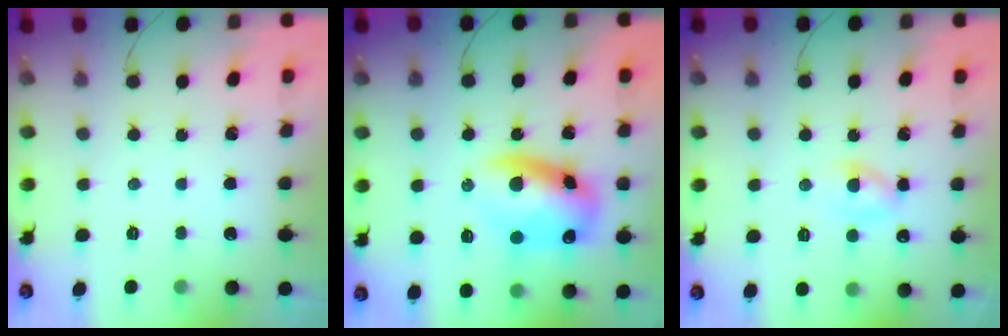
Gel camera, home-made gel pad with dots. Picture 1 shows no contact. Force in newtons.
{"total": 12.9, "press": 12.7, "slide": 2.5}
{"total": 3.2, "press": 3.0, "slide": 1.1}